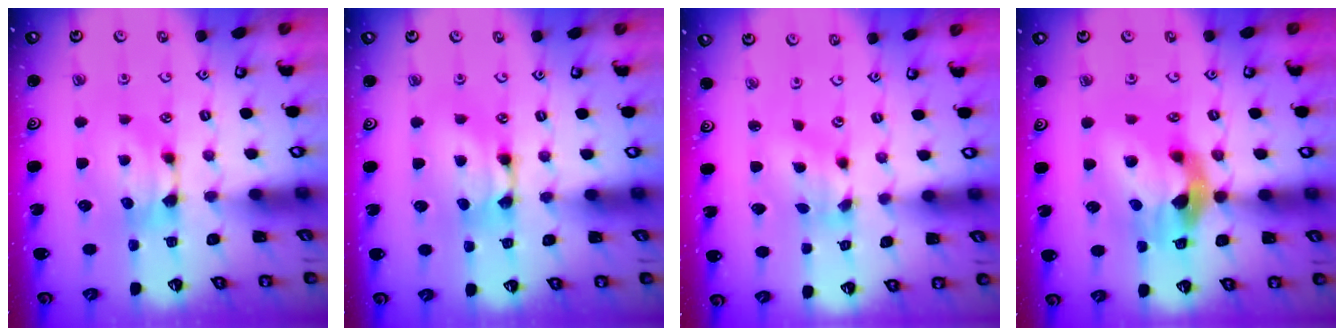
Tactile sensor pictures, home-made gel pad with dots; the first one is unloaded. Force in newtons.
{"total": 2.1, "press": 2.1, "slide": 0.0}
{"total": 2.0, "press": 1.5, "slide": 1.3}
{"total": 7.7, "press": 7.3, "slide": 2.5}